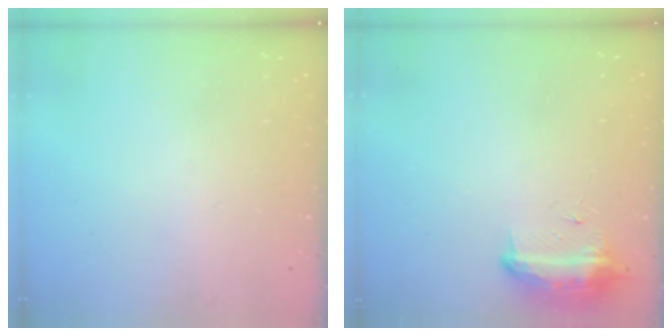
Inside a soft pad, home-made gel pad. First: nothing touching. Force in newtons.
{"total": 10.7, "press": 10.6, "slide": 0.7}